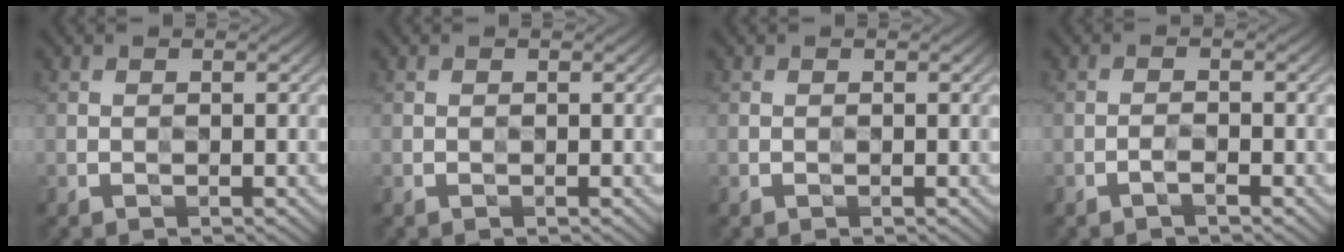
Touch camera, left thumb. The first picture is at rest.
{"total": 0.0}
{"total": 0.0}
{"total": 1.1, "force": [-0.9, -0.2, 0.7], "torque": [-0.013, 0.008, -0.016]}